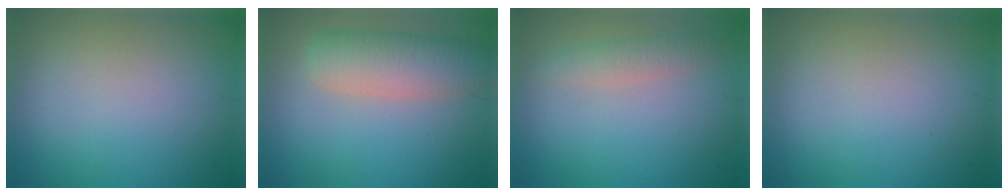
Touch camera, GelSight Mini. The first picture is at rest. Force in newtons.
{"total": 5.8, "press": 5.8, "slide": 0.3}
{"total": 2.0, "press": 2.0, "slide": 0.1}
{"total": 0.0}